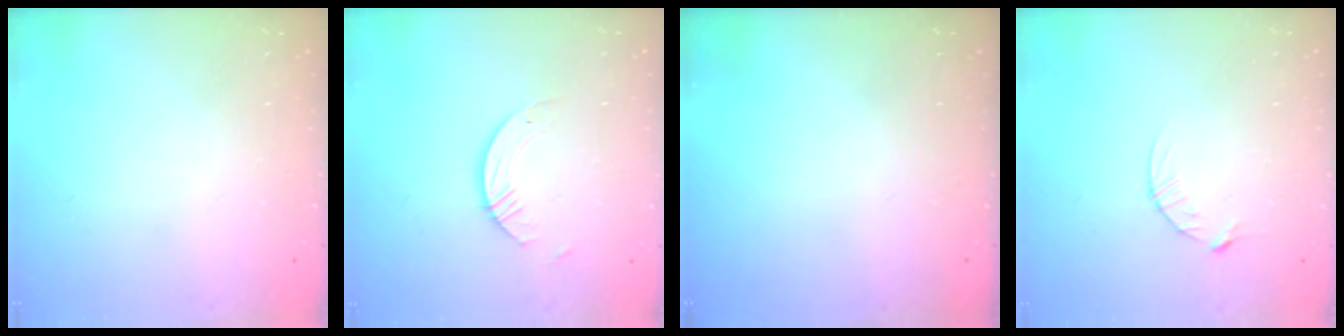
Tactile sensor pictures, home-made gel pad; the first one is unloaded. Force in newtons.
{"total": 3.4, "press": 3.3, "slide": 0.3}
{"total": 0.0}
{"total": 3.8, "press": 3.8, "slide": 0.4}